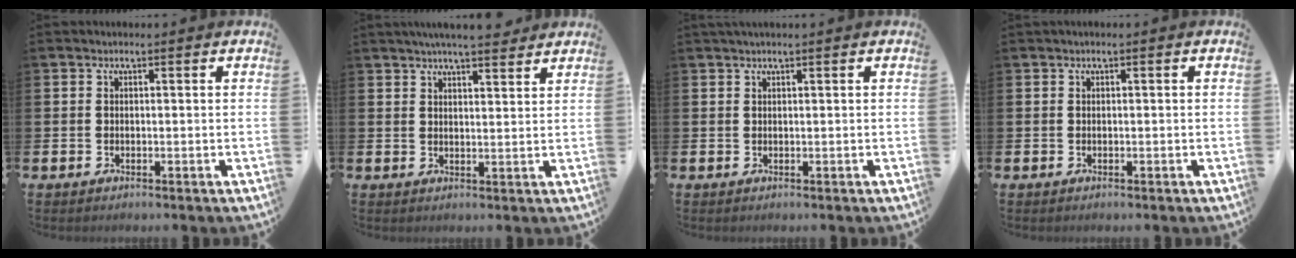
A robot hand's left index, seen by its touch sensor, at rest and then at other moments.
{"total": 4.9, "force": [4.6, 0.1, 1.5], "torque": [-0.035, -0.016, 0.083]}
{"total": 0.7, "force": [0.6, -0.1, 0.3], "torque": [-0.009, 0.002, 0.012]}
{"total": 0.0}